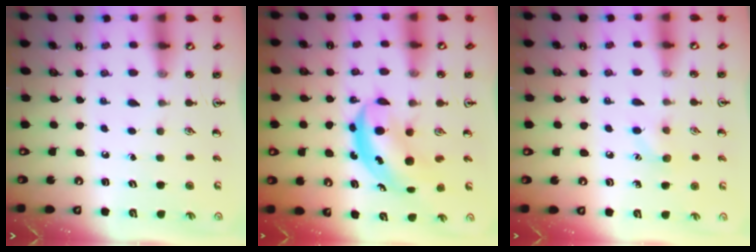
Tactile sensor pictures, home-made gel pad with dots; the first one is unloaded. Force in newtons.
{"total": 5.2, "press": 5.1, "slide": 1.3}
{"total": 6.1, "press": 5.8, "slide": 1.8}